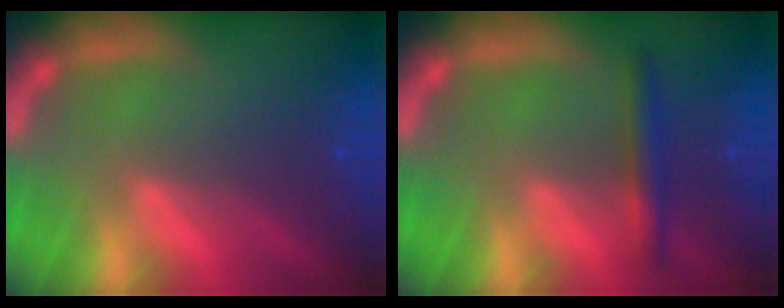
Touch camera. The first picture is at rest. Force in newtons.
{"total": 2.4}